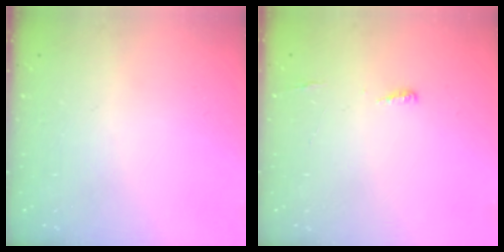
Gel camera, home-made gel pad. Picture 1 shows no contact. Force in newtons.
{"total": 3.7, "press": 3.5, "slide": 1.2}